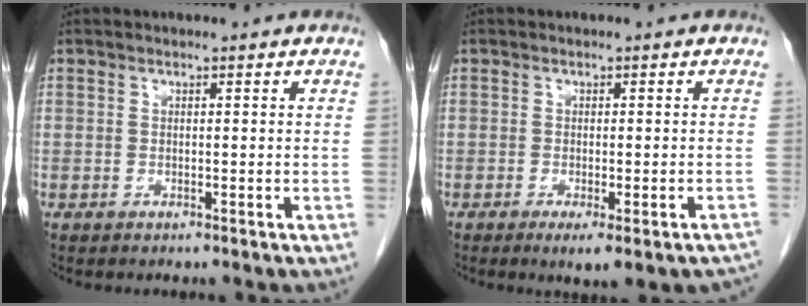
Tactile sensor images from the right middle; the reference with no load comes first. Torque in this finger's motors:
{"motor_torque": [0.51, -0.35, 0.02, 0.03]}